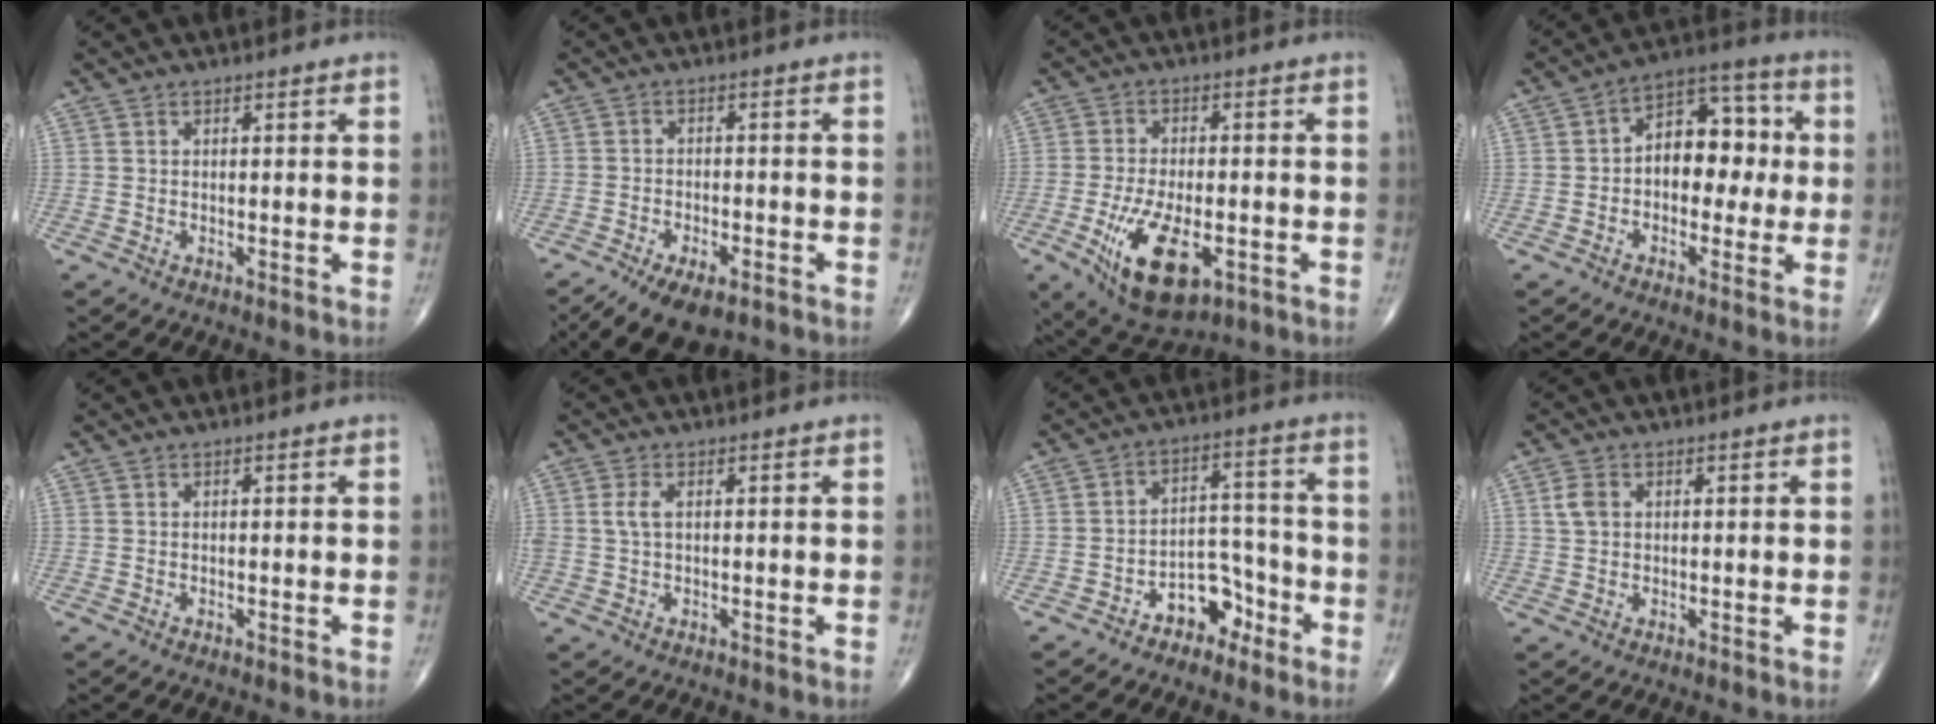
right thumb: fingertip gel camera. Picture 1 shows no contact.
{"total": 10.5, "force": [-7.0, 4.8, 6.2], "torque": [-0.093, 0.017, -0.110]}
{"total": 14.0, "force": [-4.9, 6.6, 11.3], "torque": [-0.193, -0.001, -0.070]}
{"total": 11.9, "force": [0.2, 7.9, 8.9], "torque": [-0.089, 0.036, -0.009]}
{"total": 0.0}
{"total": 2.6, "force": [0.5, 1.3, 2.2], "torque": [-0.055, 0.006, 0.011]}
{"total": 7.4, "force": [-4.6, 4.7, 3.4], "torque": [-0.017, 0.055, -0.076]}
{"total": 3.0, "force": [0.8, 2.1, 2.0], "torque": [-0.040, 0.004, 0.016]}